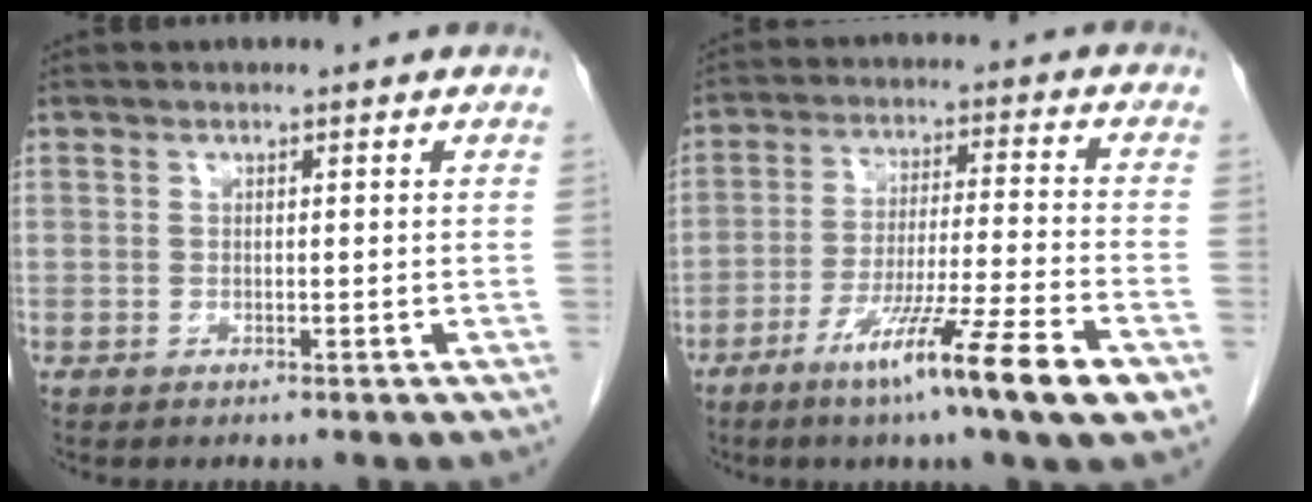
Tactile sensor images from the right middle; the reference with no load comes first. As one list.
[{"total": 13.7, "force": [-7.7, -1.1, 11.2], "torque": [-0.196, -0.036, -0.132]}]